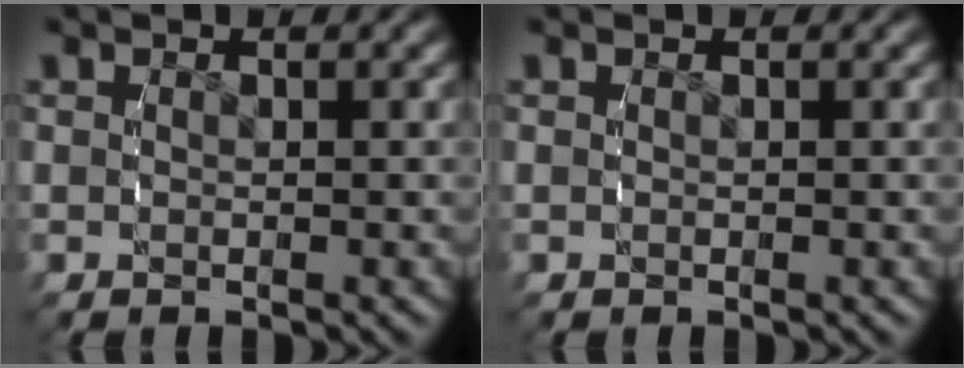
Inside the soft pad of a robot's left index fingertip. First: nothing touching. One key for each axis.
{"total": 0.0}